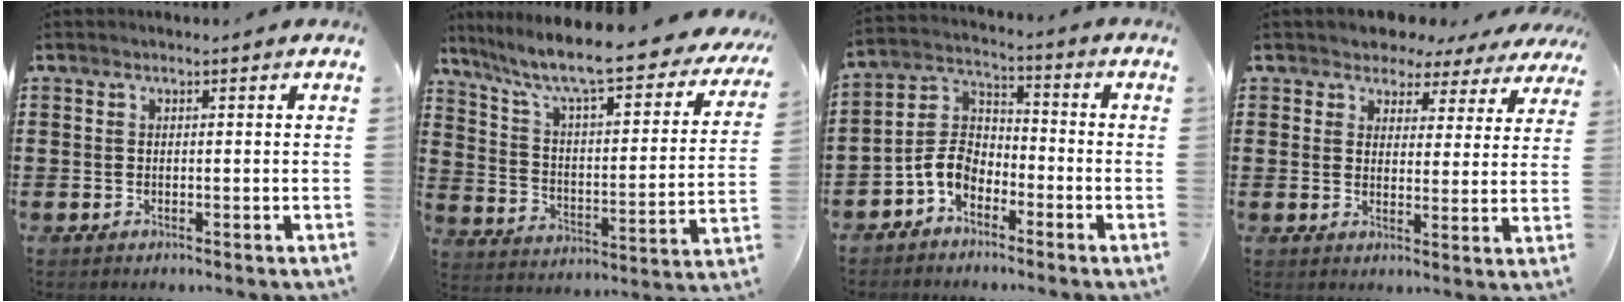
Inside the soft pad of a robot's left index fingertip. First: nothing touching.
{"total": 9.1, "force": [7.5, 0.5, 5.1], "torque": [-0.129, -0.056, 0.120]}
{"total": 6.1, "force": [-3.9, 3.7, 2.9], "torque": [-0.087, 0.000, -0.087]}
{"total": 3.9, "force": [3.4, 1.9, 0.2], "torque": [-0.027, -0.010, 0.057]}